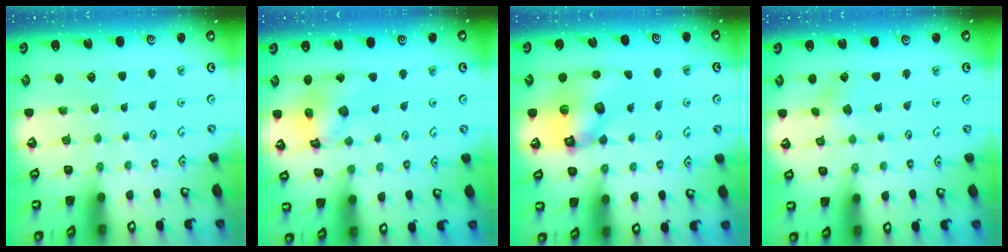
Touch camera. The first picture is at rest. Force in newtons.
{"total": 14.1, "press": 14.0, "slide": 1.6}
{"total": 11.8, "press": 11.7, "slide": 1.9}
{"total": 2.7, "press": 2.7, "slide": 0.4}